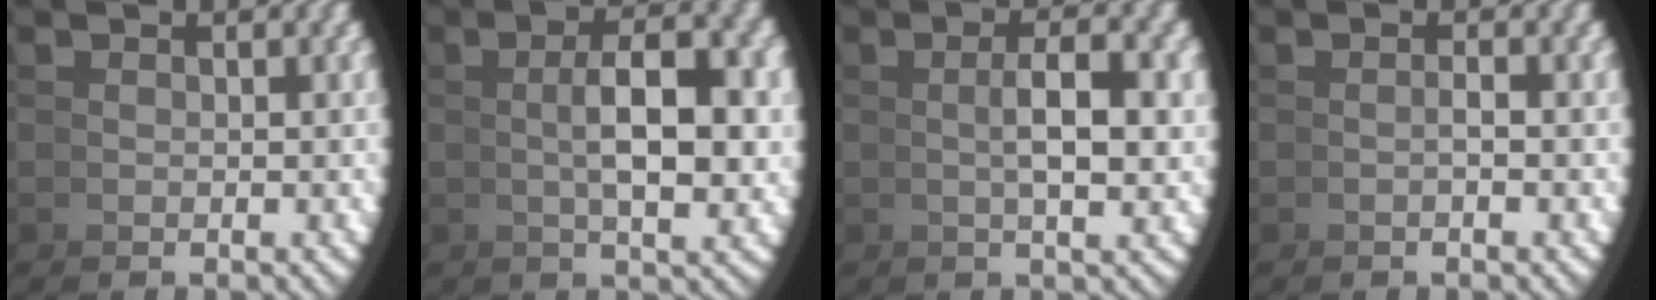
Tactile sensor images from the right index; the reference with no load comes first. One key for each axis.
{"total": 6.2, "fx": 1.5, "fy": 1.8, "fz": 5.7, "tx": -0.066, "ty": 0.017, "tz": 0.018}
{"total": 3.6, "fx": 1.0, "fy": 0.5, "fz": 3.4, "tx": -0.042, "ty": 0.012, "tz": 0.013}
{"total": 0.8, "fx": -0.5, "fy": -0.1, "fz": 0.5, "tx": -0.008, "ty": 0.006, "tz": -0.008}